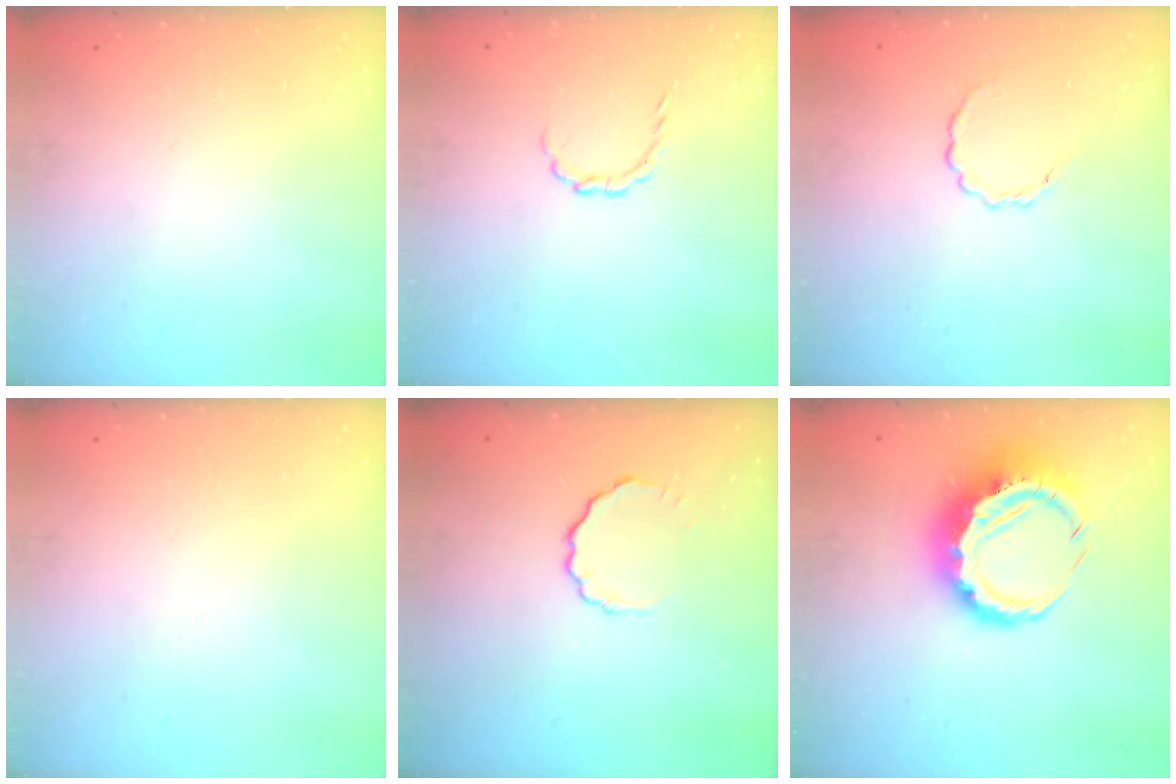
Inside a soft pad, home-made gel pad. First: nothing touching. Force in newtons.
{"total": 3.1, "press": 3.1, "slide": 0.5}
{"total": 2.6, "press": 2.5, "slide": 0.9}
{"total": 0.0}
{"total": 3.6, "press": 3.4, "slide": 1.0}
{"total": 11.3, "press": 11.0, "slide": 2.2}